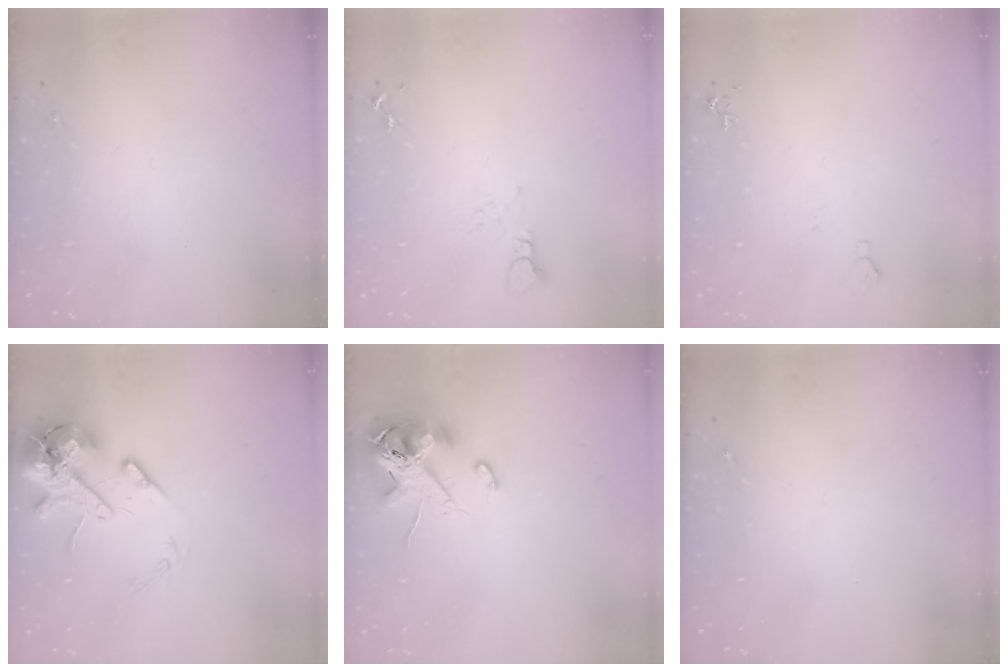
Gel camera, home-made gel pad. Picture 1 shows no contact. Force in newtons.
{"total": 4.0, "press": 3.9, "slide": 0.3}
{"total": 5.2, "press": 5.1, "slide": 1.1}
{"total": 14.0, "press": 13.8, "slide": 2.4}
{"total": 12.9, "press": 12.7, "slide": 2.2}
{"total": 0.0}